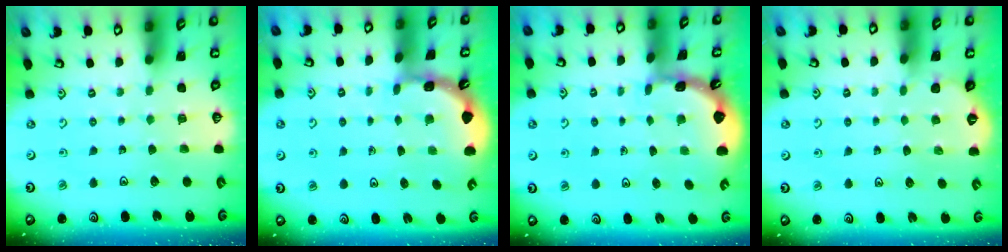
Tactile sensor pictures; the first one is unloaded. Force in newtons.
{"total": 1.9, "press": 1.9, "slide": 0.1}
{"total": 1.8, "press": 1.8, "slide": 0.1}
{"total": 0.0}